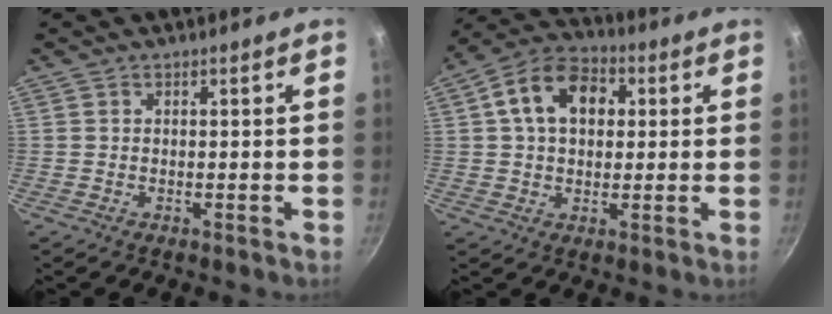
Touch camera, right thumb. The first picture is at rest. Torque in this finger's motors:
{"motor_torque": [0.48, 2.81, 0.71, -0.35, 0.13]}